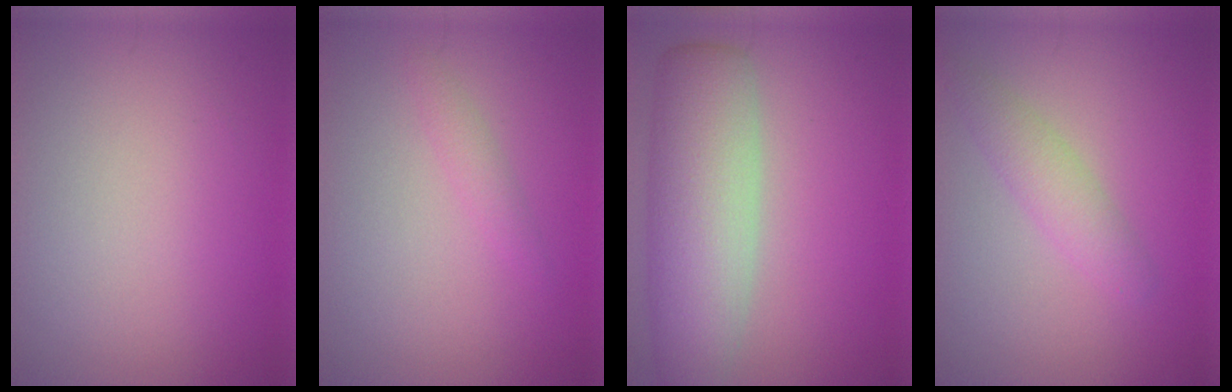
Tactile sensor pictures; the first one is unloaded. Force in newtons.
{"total": 1.1, "press": 1.1, "slide": 0.1}
{"total": 8.1, "press": 8.1, "slide": 0.4}
{"total": 2.4, "press": 2.4, "slide": 0.1}